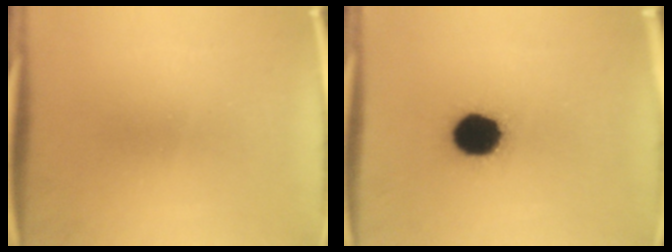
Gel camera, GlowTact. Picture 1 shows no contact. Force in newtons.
{"total": 13.8}